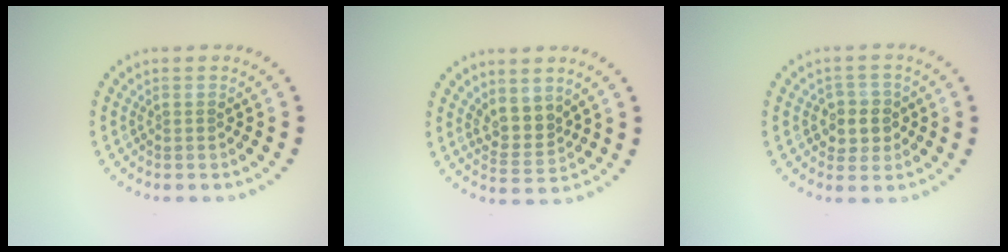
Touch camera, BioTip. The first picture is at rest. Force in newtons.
{"total": 2.7, "press": 2.2, "slide": 1.5}
{"total": 2.8, "press": 2.6, "slide": 1.0}